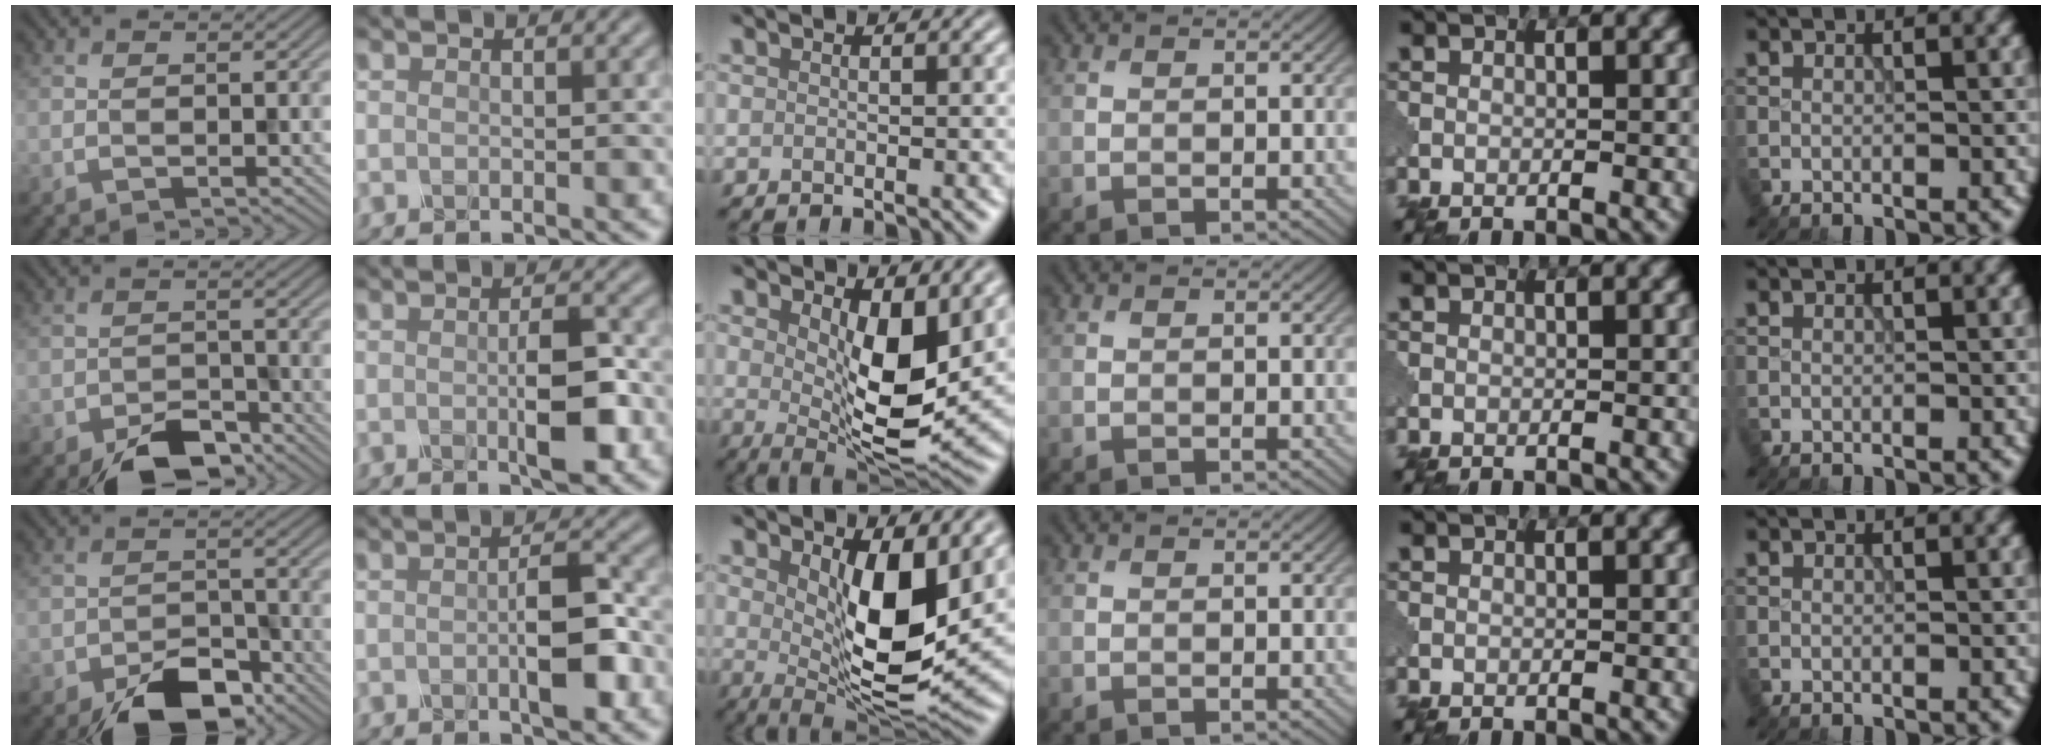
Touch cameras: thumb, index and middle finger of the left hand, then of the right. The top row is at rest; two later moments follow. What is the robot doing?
{"motion": "press", "object": "mechanical pencil"}